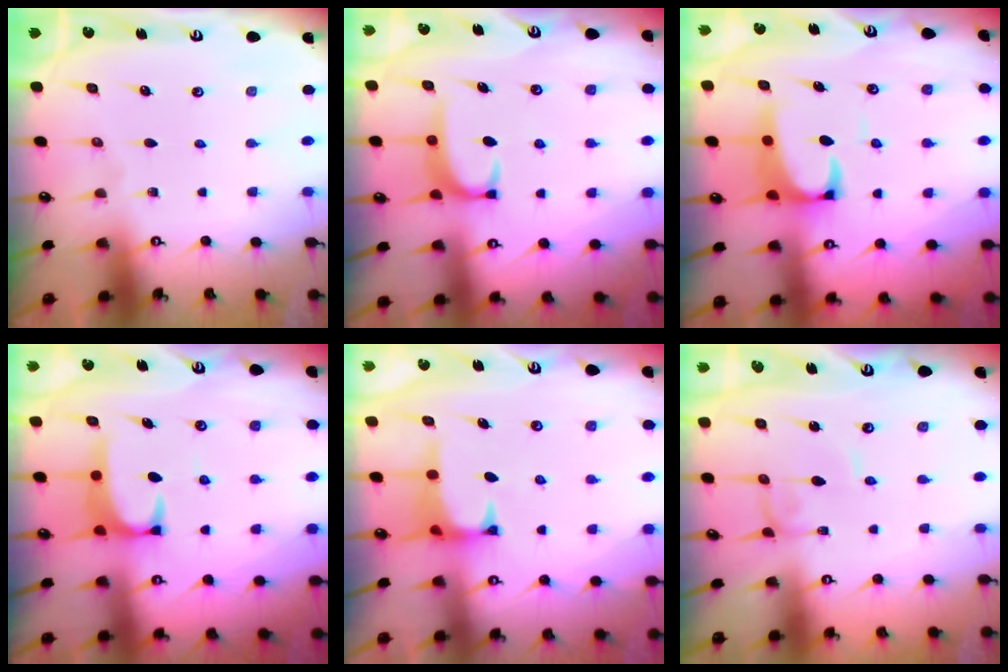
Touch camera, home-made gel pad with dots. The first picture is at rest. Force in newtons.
{"total": 2.7, "press": 2.6, "slide": 0.5}
{"total": 3.7, "press": 3.6, "slide": 1.0}
{"total": 2.9, "press": 2.8, "slide": 0.7}
{"total": 0.9, "press": 0.4, "slide": 0.8}
{"total": 1.0, "press": 1.0, "slide": 0.3}